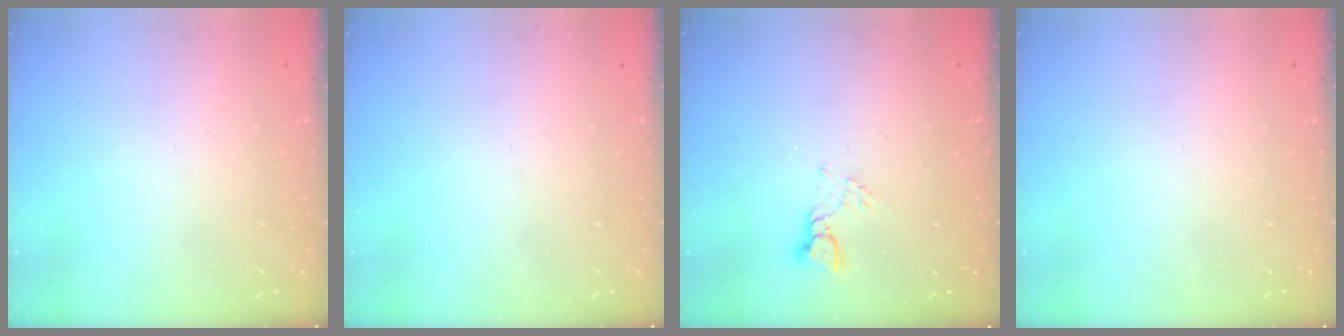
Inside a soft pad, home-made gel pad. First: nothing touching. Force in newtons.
{"total": 0.0}
{"total": 3.1, "press": 3.1, "slide": 0.2}
{"total": 0.0}